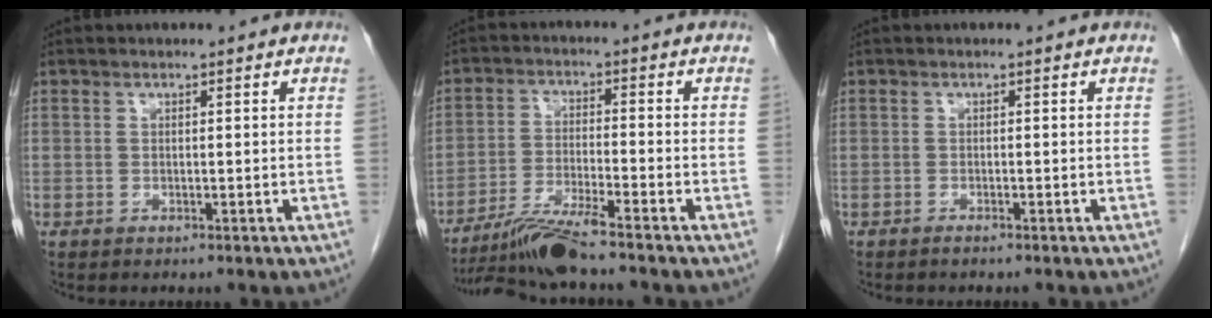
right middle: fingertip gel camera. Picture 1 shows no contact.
{"total": 7.9, "force": [-6.8, -1.2, 3.9], "torque": [-0.075, -0.025, -0.128]}
{"total": 0.7, "force": [-0.6, 0.0, 0.4], "torque": [-0.012, -0.001, -0.010]}